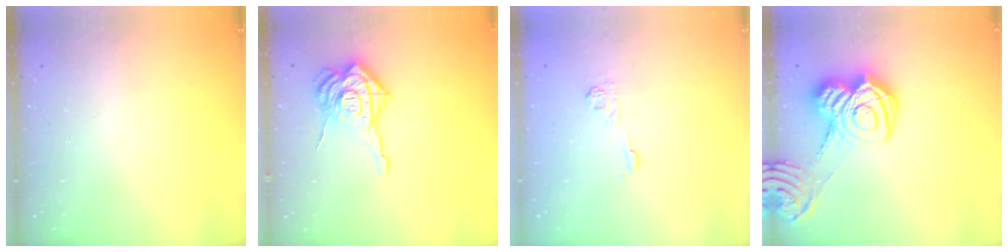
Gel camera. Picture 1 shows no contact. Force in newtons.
{"total": 16.2, "press": 16.1, "slide": 1.7}
{"total": 5.2, "press": 4.9, "slide": 1.5}
{"total": 17.8, "press": 17.8, "slide": 1.2}